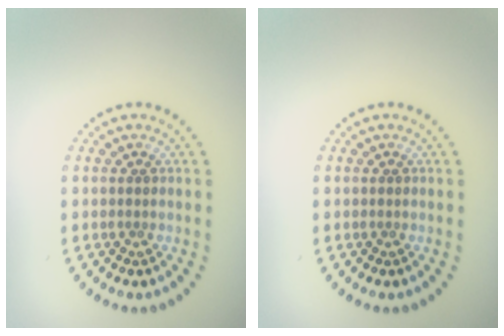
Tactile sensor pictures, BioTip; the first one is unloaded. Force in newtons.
{"total": 0.0}